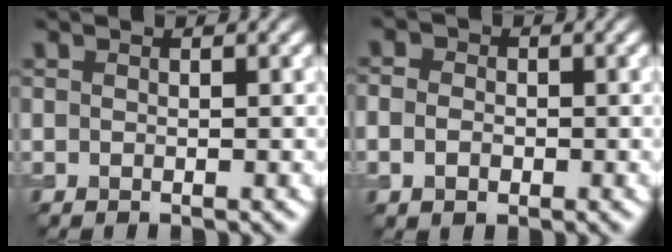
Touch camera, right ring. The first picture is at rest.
{"total": 2.4, "force": [-0.4, 2.0, 1.4], "torque": [-0.015, 0.002, -0.014]}